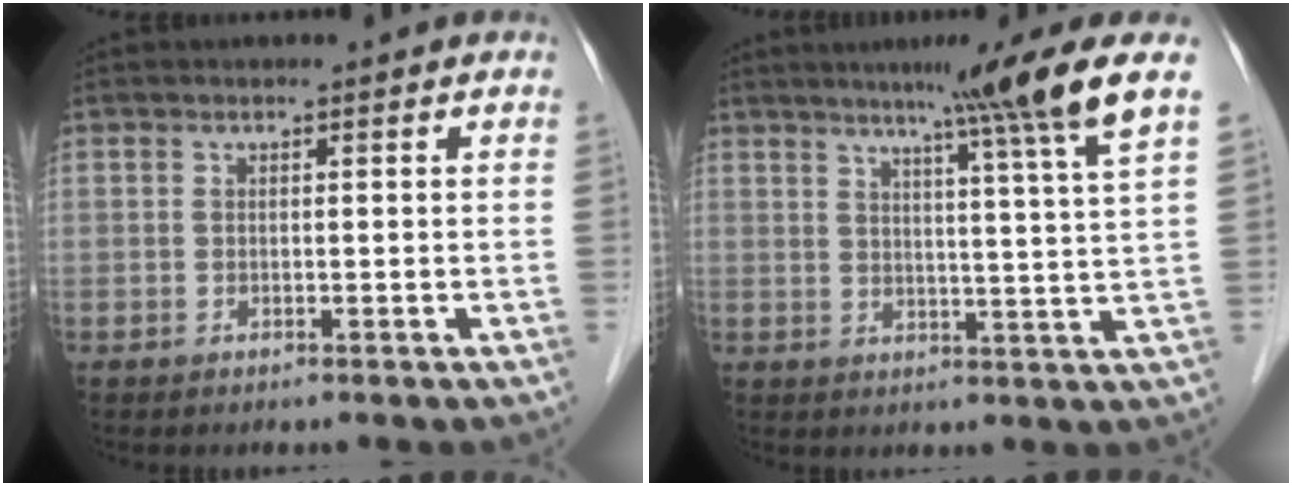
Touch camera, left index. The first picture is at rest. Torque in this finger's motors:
{"motor_torque": [0.60, -0.28, 0.16, 0.09]}